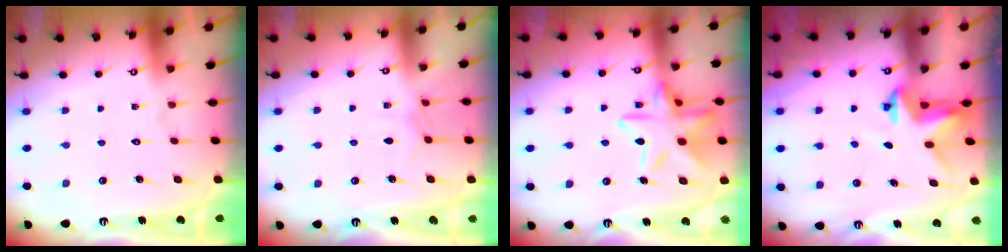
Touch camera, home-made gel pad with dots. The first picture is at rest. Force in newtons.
{"total": 3.9, "press": 3.9, "slide": 0.5}
{"total": 17.4, "press": 17.3, "slide": 1.2}
{"total": 3.4, "press": 3.4, "slide": 0.1}